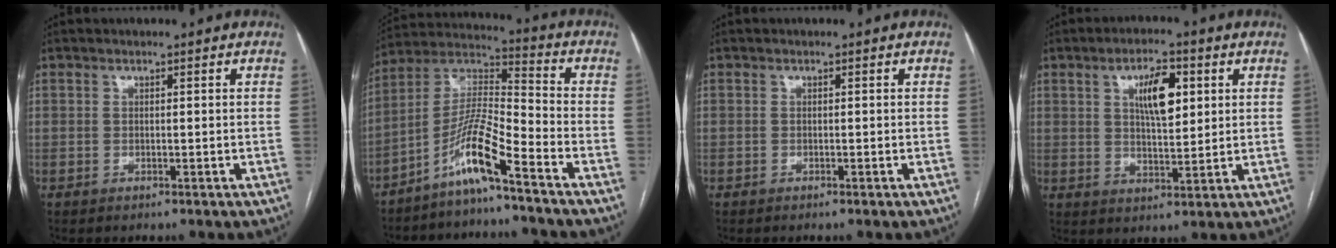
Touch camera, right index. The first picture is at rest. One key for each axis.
{"total": 10.2, "fx": -6.6, "fy": -0.1, "fz": 7.7, "tx": -0.157, "ty": 0.005, "tz": -0.132}
{"total": 0.0}
{"total": 7.8, "fx": 2.6, "fy": 2.7, "fz": 6.8, "tx": -0.115, "ty": 0.007, "tz": 0.047}